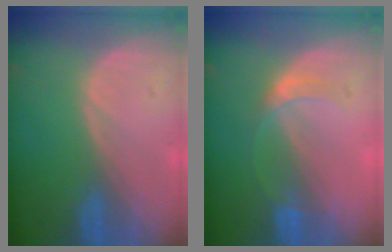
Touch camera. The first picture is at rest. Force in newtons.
{"total": 2.9, "press": 2.9, "slide": 0.1}